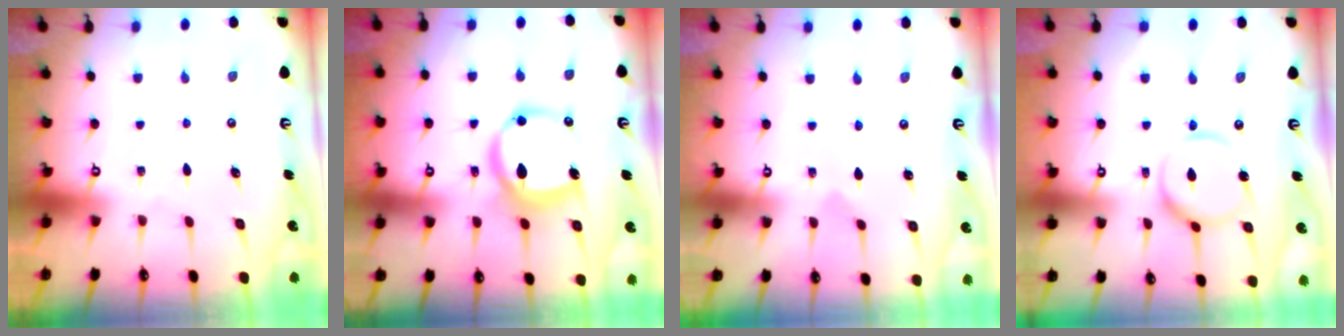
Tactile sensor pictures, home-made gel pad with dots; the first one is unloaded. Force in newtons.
{"total": 10.3, "press": 10.3, "slide": 0.3}
{"total": 0.8, "press": 0.8, "slide": 0.0}
{"total": 11.1, "press": 11.1, "slide": 1.0}